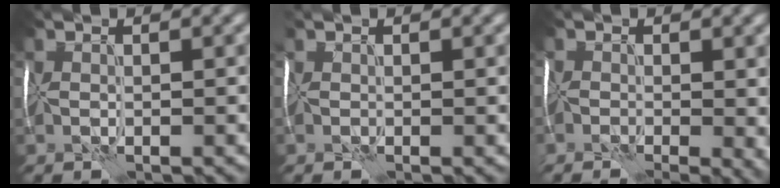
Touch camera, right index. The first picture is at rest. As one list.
[{"total": 1.1, "force": [0.2, 0.5, 0.9], "torque": [-0.015, 0.000, -0.008]}, {"total": 7.0, "force": [-2.4, 3.3, 5.6], "torque": [-0.082, -0.009, -0.026]}]